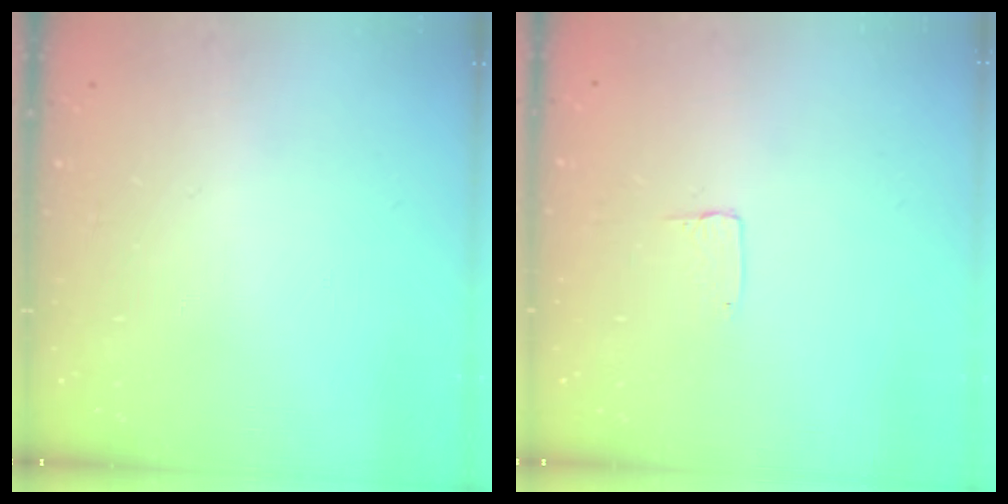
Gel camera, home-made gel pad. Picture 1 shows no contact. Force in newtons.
{"total": 3.7, "press": 3.6, "slide": 0.3}